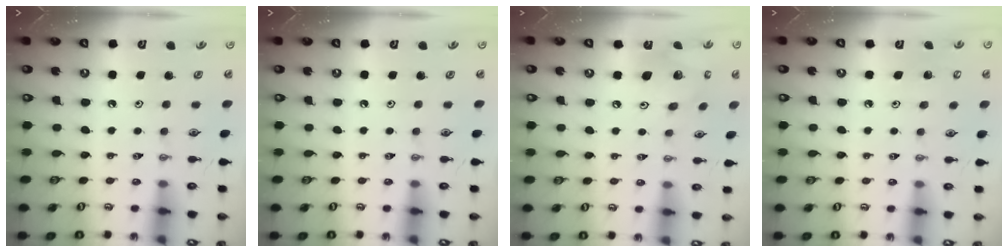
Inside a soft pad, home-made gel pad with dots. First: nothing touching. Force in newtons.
{"total": 0.0}
{"total": 15.4, "press": 15.2, "slide": 2.8}
{"total": 4.0, "press": 4.0, "slide": 0.3}